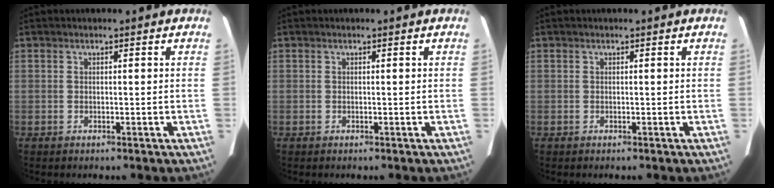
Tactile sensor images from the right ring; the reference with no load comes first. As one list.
[{"total": 0.0}, {"total": 0.0}]